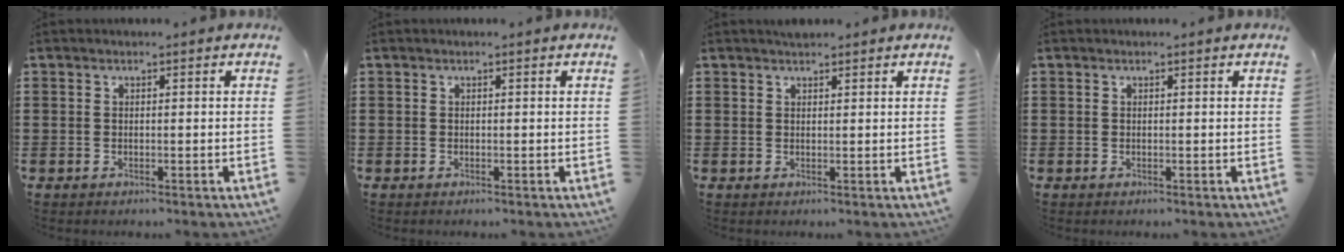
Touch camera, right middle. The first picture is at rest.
{"total": 0.0}
{"total": 1.1, "force": [1.1, 0.4, 0.1], "torque": [-0.004, 0.002, 0.020]}
{"total": 0.0}